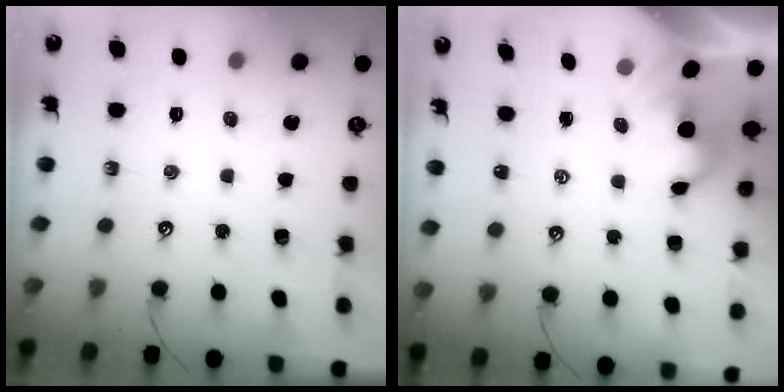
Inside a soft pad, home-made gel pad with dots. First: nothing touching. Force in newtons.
{"total": 2.0, "press": 2.0, "slide": 0.2}